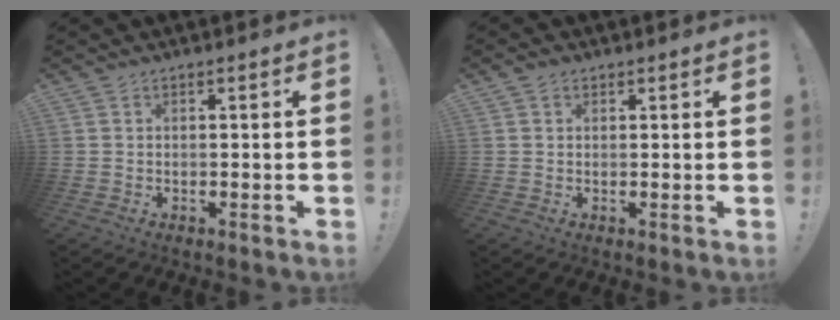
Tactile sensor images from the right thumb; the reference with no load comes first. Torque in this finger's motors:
{"motor_torque": [-0.02, 0.03, 0.09, -0.09, 0.00]}